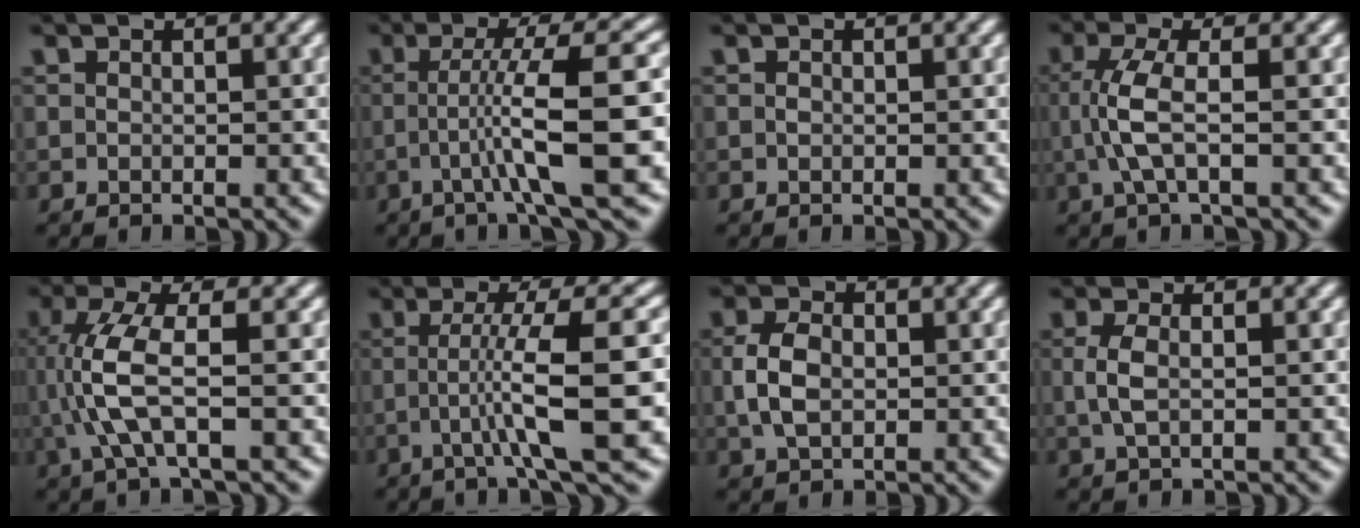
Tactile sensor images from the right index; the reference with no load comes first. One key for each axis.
{"total": 7.3, "fx": -0.9, "fy": 0.3, "fz": 7.2, "tx": -0.106, "ty": -0.010, "tz": -0.004}
{"total": 0.5, "fx": -0.1, "fy": -0.5, "fz": -0.1, "tx": -0.004, "ty": -0.009, "tz": 0.006}
{"total": 3.3, "fx": -0.2, "fy": 0.0, "fz": 3.3, "tx": -0.072, "ty": -0.004, "tz": 0.005}
{"total": 4.6, "fx": 0.0, "fy": 0.6, "fz": 4.6, "tx": -0.104, "ty": -0.006, "tz": 0.008}
{"total": 6.5, "fx": -0.7, "fy": -0.3, "fz": 6.5, "tx": -0.097, "ty": -0.009, "tz": -0.004}
{"total": 2.5, "fx": 0.0, "fy": 1.3, "fz": 2.2, "tx": -0.043, "ty": -0.005, "tz": 0.011}
{"total": 1.7, "fx": 0.0, "fy": -0.1, "fz": 1.7, "tx": -0.037, "ty": -0.005, "tz": 0.010}